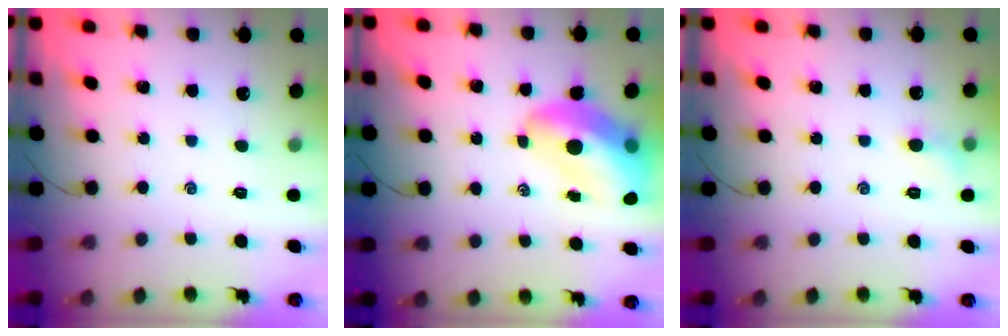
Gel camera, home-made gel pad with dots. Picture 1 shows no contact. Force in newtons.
{"total": 13.3, "press": 12.8, "slide": 3.7}
{"total": 5.1, "press": 4.8, "slide": 1.6}